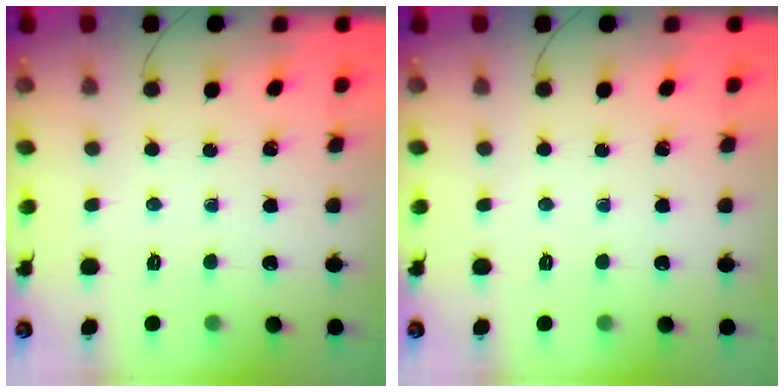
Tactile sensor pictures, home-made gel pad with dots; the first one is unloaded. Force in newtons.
{"total": 0.0}